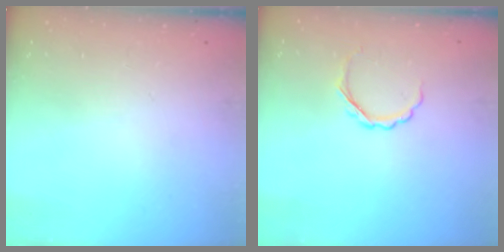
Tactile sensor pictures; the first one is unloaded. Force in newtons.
{"total": 4.1, "press": 4.0, "slide": 1.0}